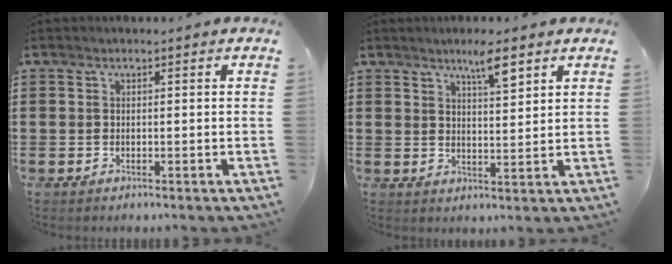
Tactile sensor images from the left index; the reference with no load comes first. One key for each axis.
{"total": 5.0, "fx": 3.6, "fy": 0.9, "fz": 3.4, "tx": -0.050, "ty": -0.006, "tz": 0.058}